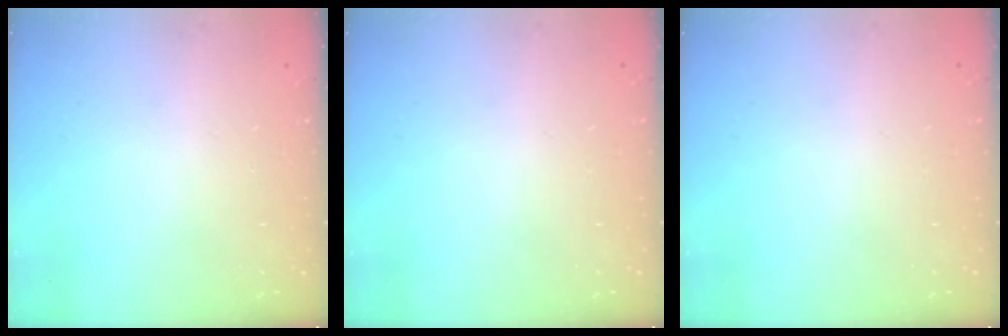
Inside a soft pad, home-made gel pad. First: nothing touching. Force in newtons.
{"total": 0.0}
{"total": 0.0}